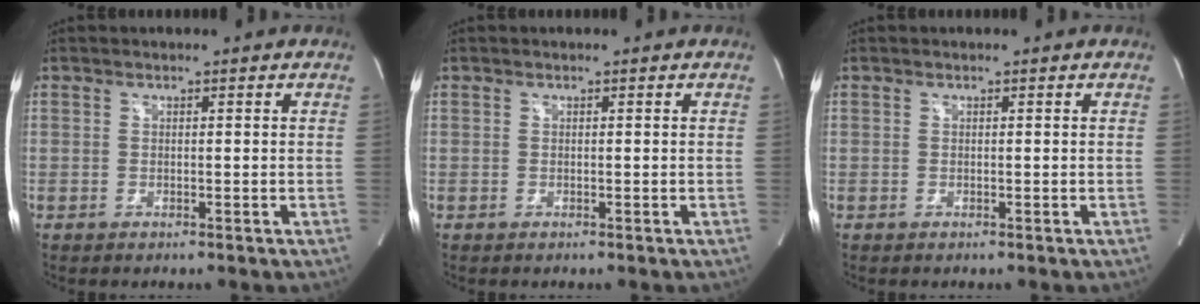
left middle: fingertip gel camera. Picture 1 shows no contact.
{"total": 0.0}
{"total": 0.0}